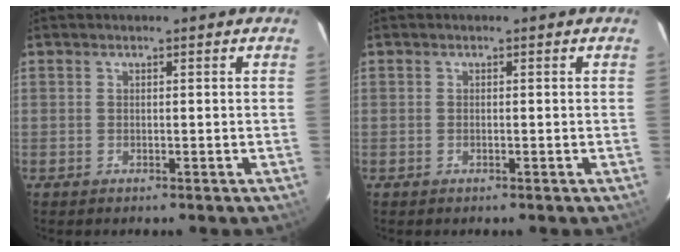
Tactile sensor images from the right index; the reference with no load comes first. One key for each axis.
{"total": 0.0}